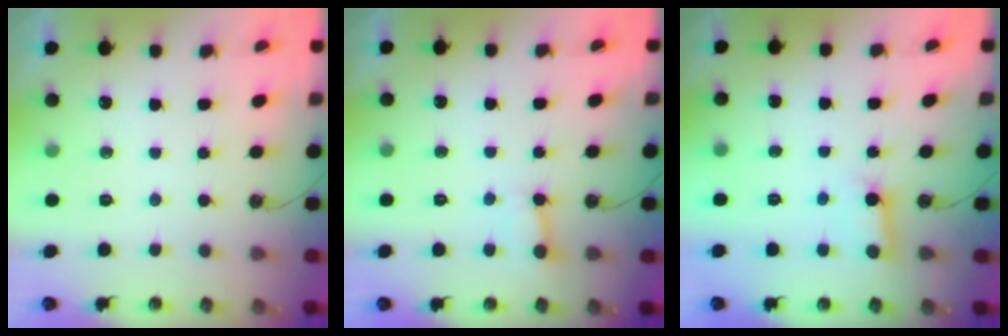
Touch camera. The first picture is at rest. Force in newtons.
{"total": 6.1, "press": 6.1, "slide": 0.6}
{"total": 5.0, "press": 4.9, "slide": 0.6}